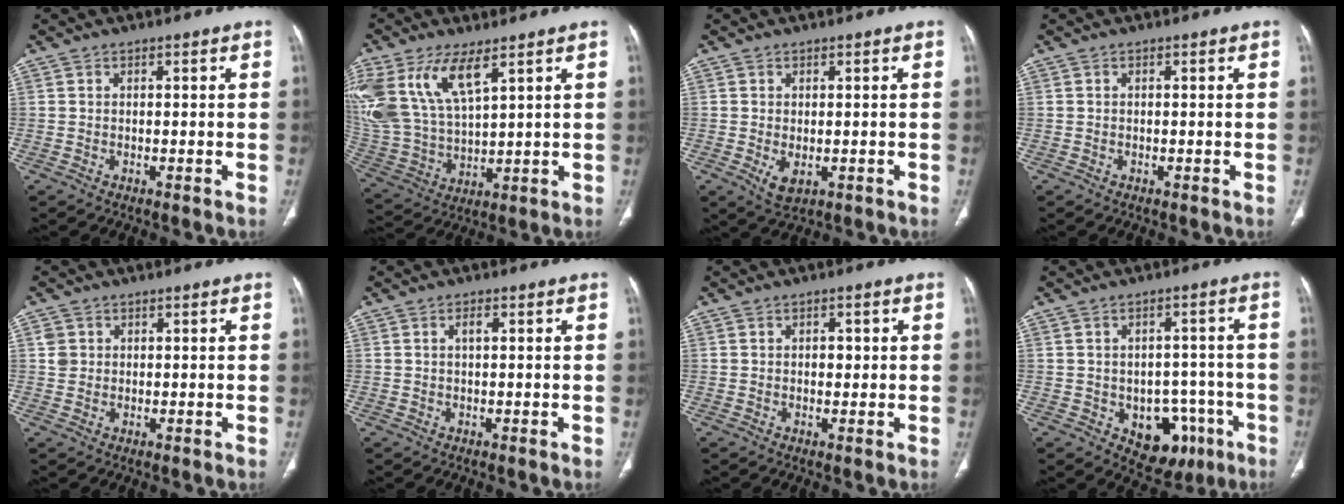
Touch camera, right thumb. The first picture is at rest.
{"total": 17.1, "force": [8.4, 7.9, 12.6], "torque": [-0.275, -0.022, 0.179]}
{"total": 3.7, "force": [-0.8, 2.2, 2.9], "torque": [-0.048, -0.007, -0.001]}
{"total": 0.0}
{"total": 2.3, "force": [0.6, 2.1, 0.7], "torque": [-0.004, -0.001, 0.013]}
{"total": 1.5, "force": [0.4, 0.6, 1.3], "torque": [-0.027, 0.005, 0.007]}
{"total": 2.0, "force": [0.3, 1.4, 1.5], "torque": [-0.014, 0.002, 0.003]}
{"total": 9.2, "force": [-3.5, 6.7, 5.2], "torque": [-0.029, 0.026, -0.031]}